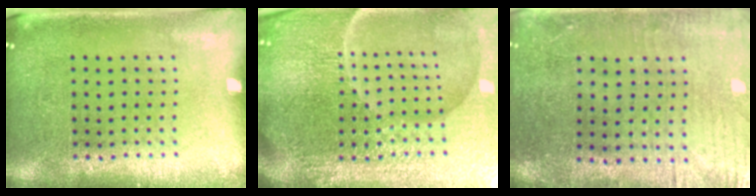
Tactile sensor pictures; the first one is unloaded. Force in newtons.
{"total": 7.3, "press": 6.5, "slide": 3.3}
{"total": 0.7, "press": 0.5, "slide": 0.5}